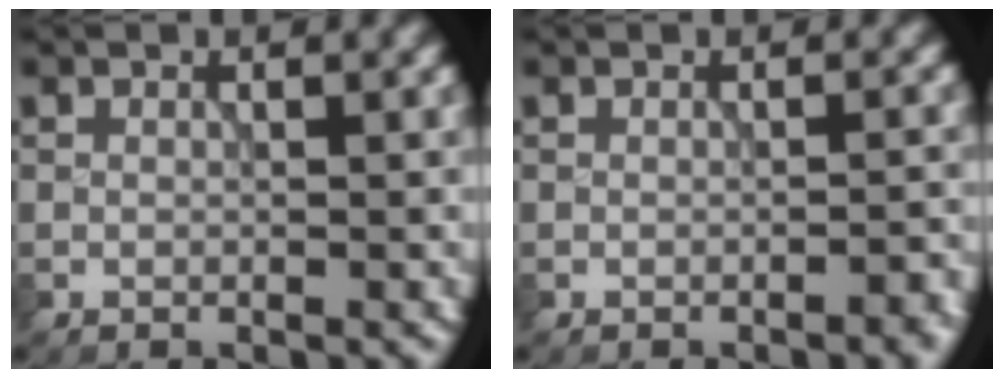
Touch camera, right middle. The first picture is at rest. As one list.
[{"total": 1.4, "force": [-0.9, 0.3, 1.1], "torque": [-0.011, 0.003, -0.014]}]